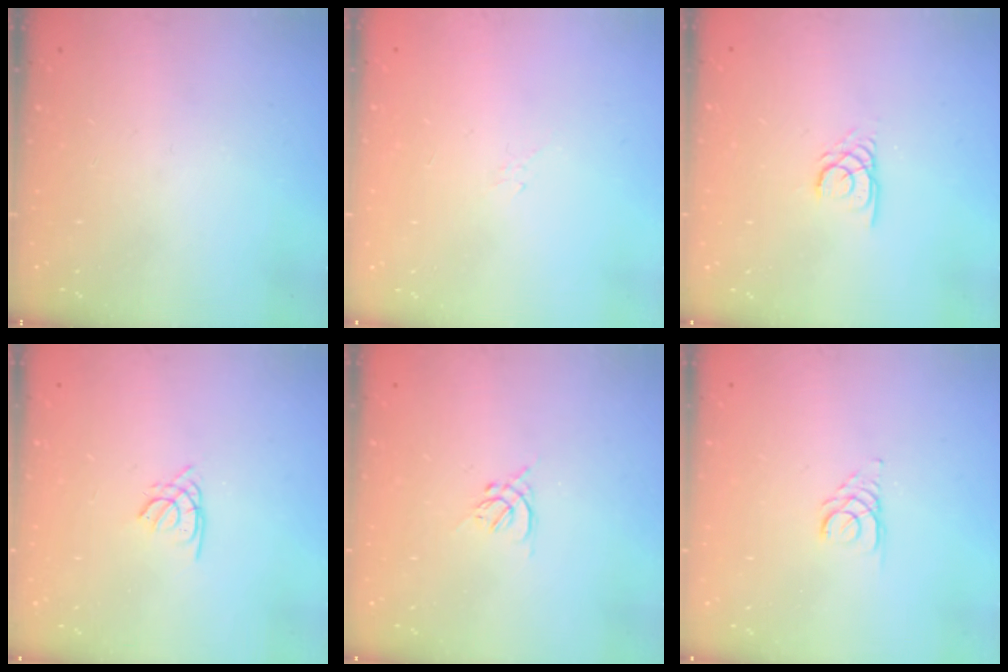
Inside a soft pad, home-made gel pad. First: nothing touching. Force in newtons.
{"total": 2.1, "press": 2.0, "slide": 0.6}
{"total": 2.4, "press": 2.4, "slide": 0.2}
{"total": 1.4, "press": 1.4, "slide": 0.4}
{"total": 1.3, "press": 1.2, "slide": 0.5}
{"total": 2.6, "press": 2.6, "slide": 0.2}